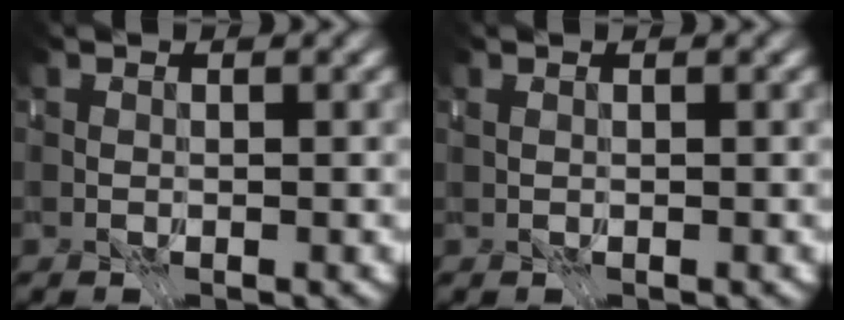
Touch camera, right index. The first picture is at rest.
{"total": 1.3, "force": [-0.5, -1.0, -0.7], "torque": [0.020, -0.006, -0.003]}